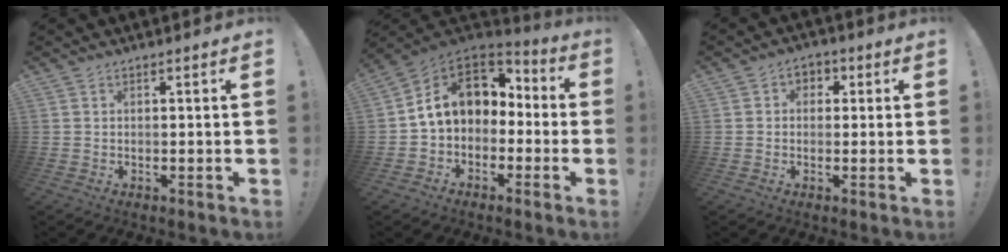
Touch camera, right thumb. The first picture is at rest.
{"total": 11.9, "force": [2.8, 9.2, 7.1], "torque": [-0.115, 0.003, 0.058]}
{"total": 3.4, "force": [-0.3, 3.1, 1.5], "torque": [-0.018, 0.006, -0.008]}